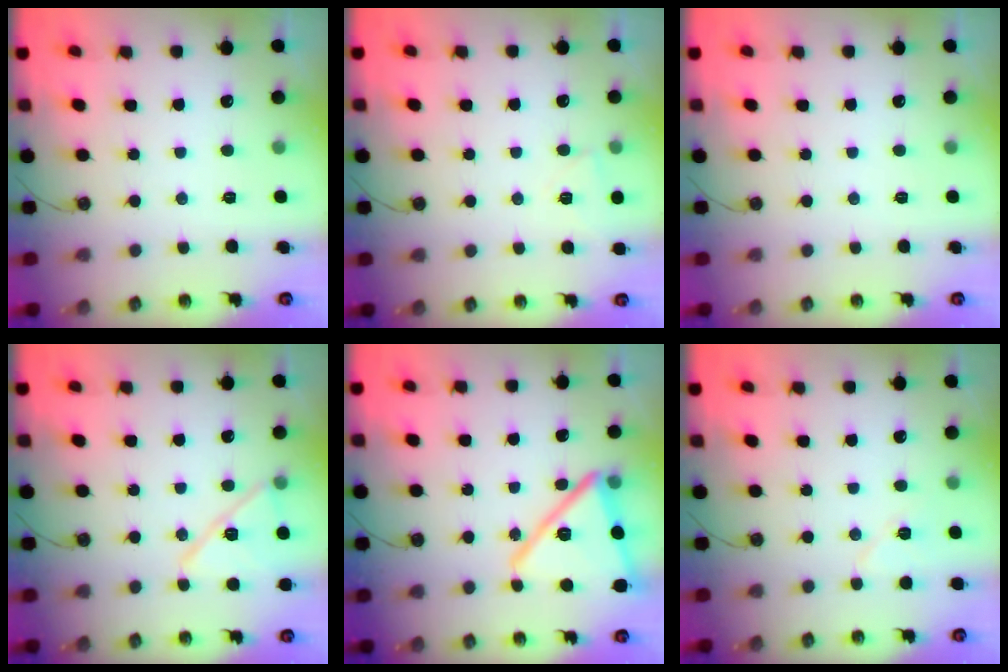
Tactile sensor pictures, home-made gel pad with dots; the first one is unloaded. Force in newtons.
{"total": 5.8, "press": 3.8, "slide": 4.3}
{"total": 0.0}
{"total": 12.6, "press": 12.4, "slide": 2.3}
{"total": 20.2, "press": 20.1, "slide": 1.6}
{"total": 7.3, "press": 5.6, "slide": 4.7}